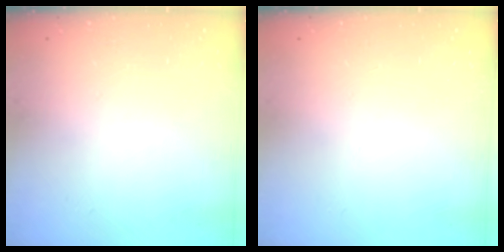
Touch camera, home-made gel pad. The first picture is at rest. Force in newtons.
{"total": 0.0}